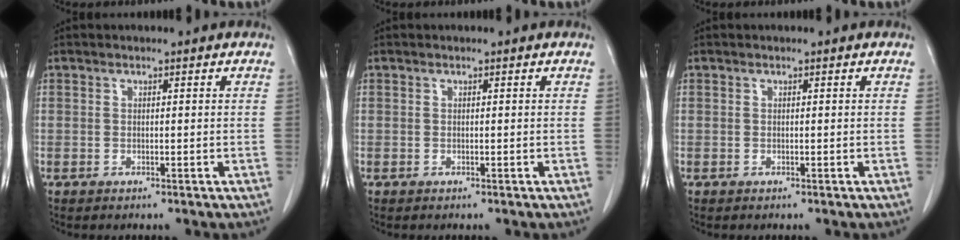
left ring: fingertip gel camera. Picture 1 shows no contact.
{"total": 0.0}
{"total": 0.0}